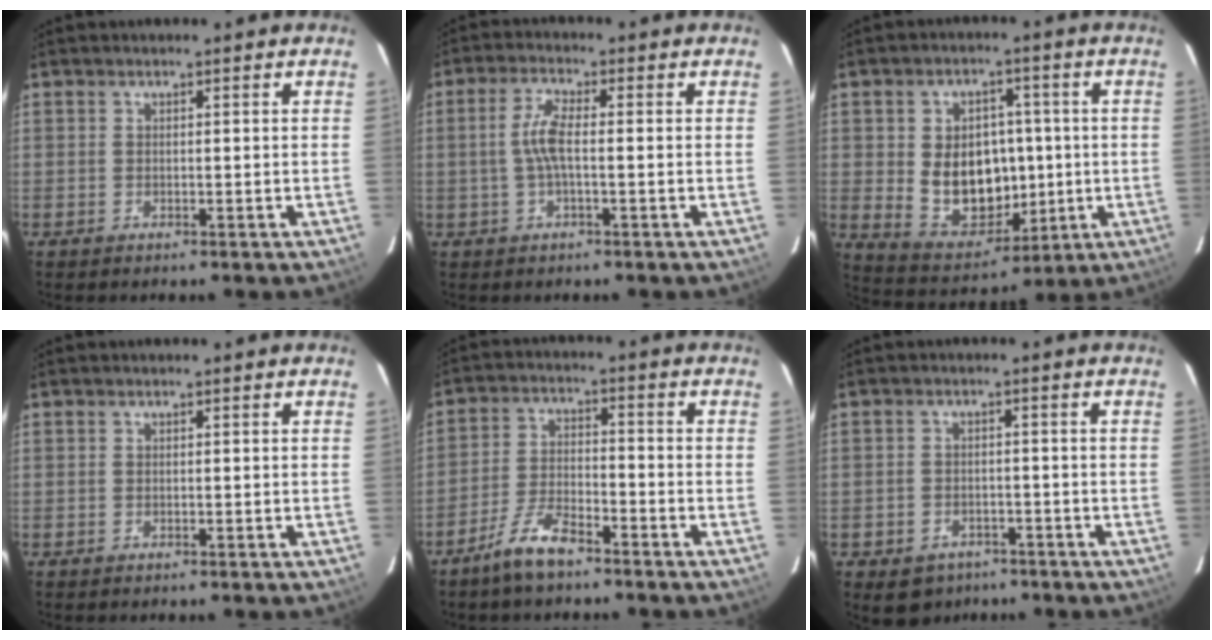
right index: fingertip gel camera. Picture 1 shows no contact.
{"total": 4.7, "force": [-0.4, 0.9, 4.6], "torque": [-0.095, 0.007, -0.007]}
{"total": 13.0, "force": [-0.2, 10.1, 8.3], "torque": [-0.165, 0.001, 0.023]}
{"total": 0.0}
{"total": 7.3, "force": [-5.7, 1.9, 4.1], "torque": [-0.093, 0.004, -0.107]}
{"total": 6.4, "force": [-4.1, 4.6, 1.9], "torque": [-0.048, 0.008, -0.049]}